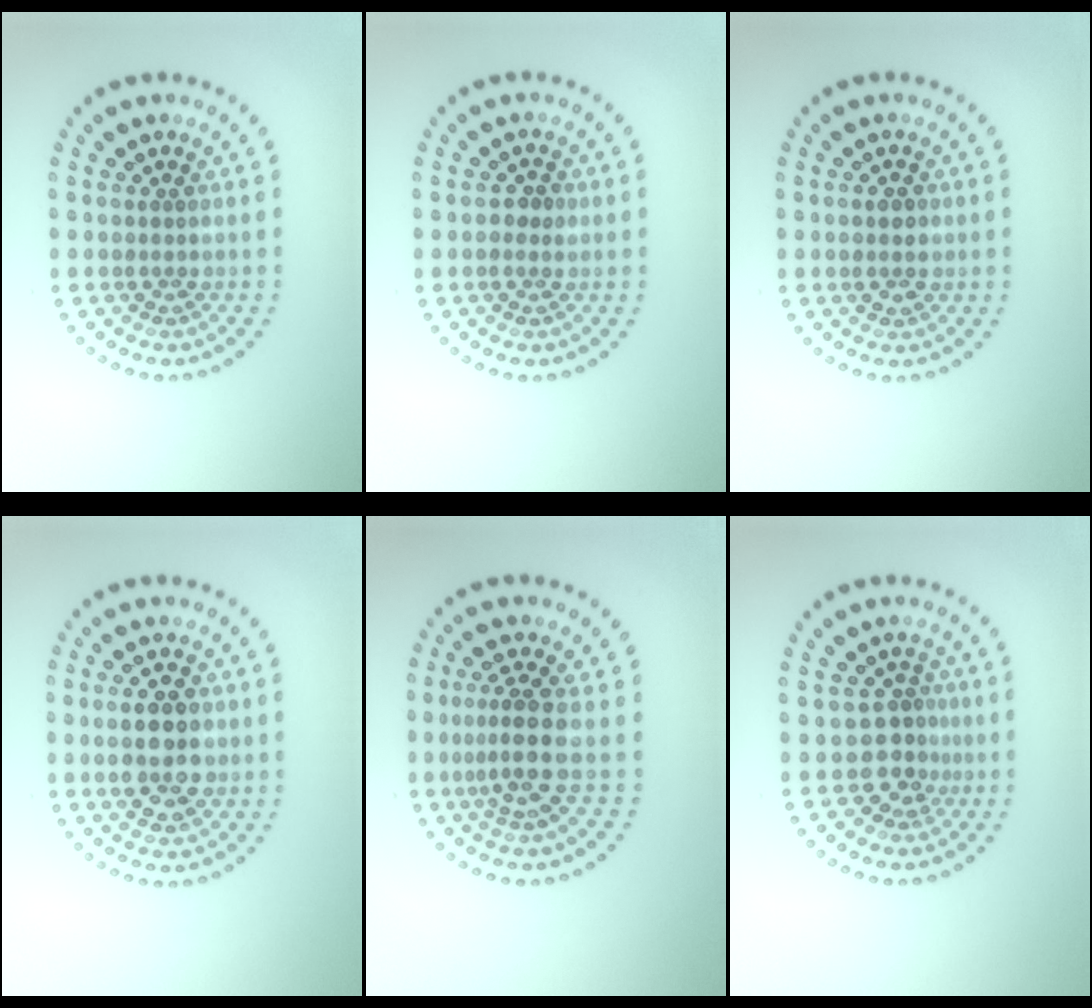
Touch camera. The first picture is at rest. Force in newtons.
{"total": 1.3, "press": 1.3, "slide": 0.1}
{"total": 1.2, "press": 1.2, "slide": 0.2}
{"total": 4.9, "press": 4.9, "slide": 0.2}
{"total": 3.2, "press": 2.5, "slide": 2.1}
{"total": 2.8, "press": 2.1, "slide": 1.9}